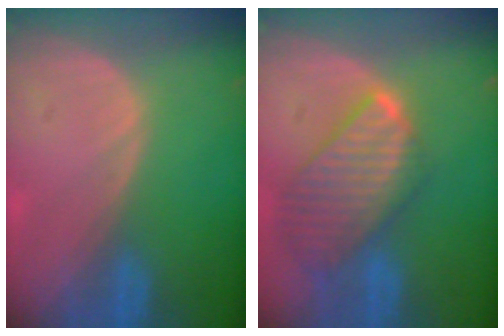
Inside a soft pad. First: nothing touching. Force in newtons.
{"total": 9.7, "press": 8.4, "slide": 4.9}